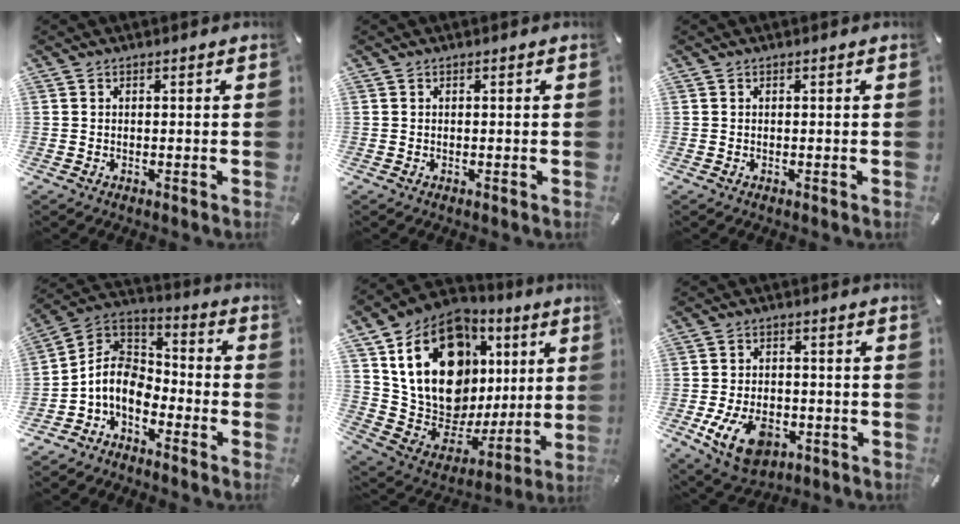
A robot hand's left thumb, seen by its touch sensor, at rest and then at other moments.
{"total": 0.0}
{"total": 0.0}
{"total": 9.1, "force": [-5.0, 6.2, 4.4], "torque": [-0.118, 0.006, -0.102]}
{"total": 22.1, "force": [7.4, 16.1, 13.3], "torque": [-0.253, -0.049, 0.148]}
{"total": 11.5, "force": [-4.1, 7.4, 7.7], "torque": [-0.146, 0.005, -0.073]}